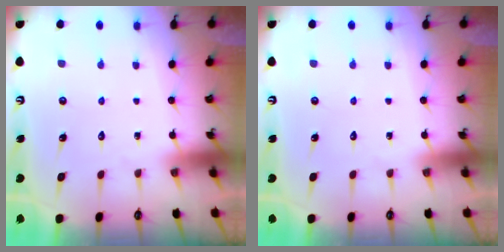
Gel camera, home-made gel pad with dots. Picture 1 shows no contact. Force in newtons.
{"total": 0.0}